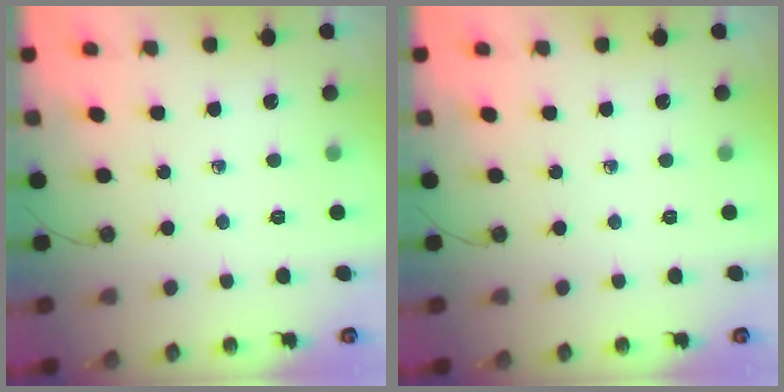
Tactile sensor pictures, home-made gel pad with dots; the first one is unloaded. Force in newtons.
{"total": 0.0}